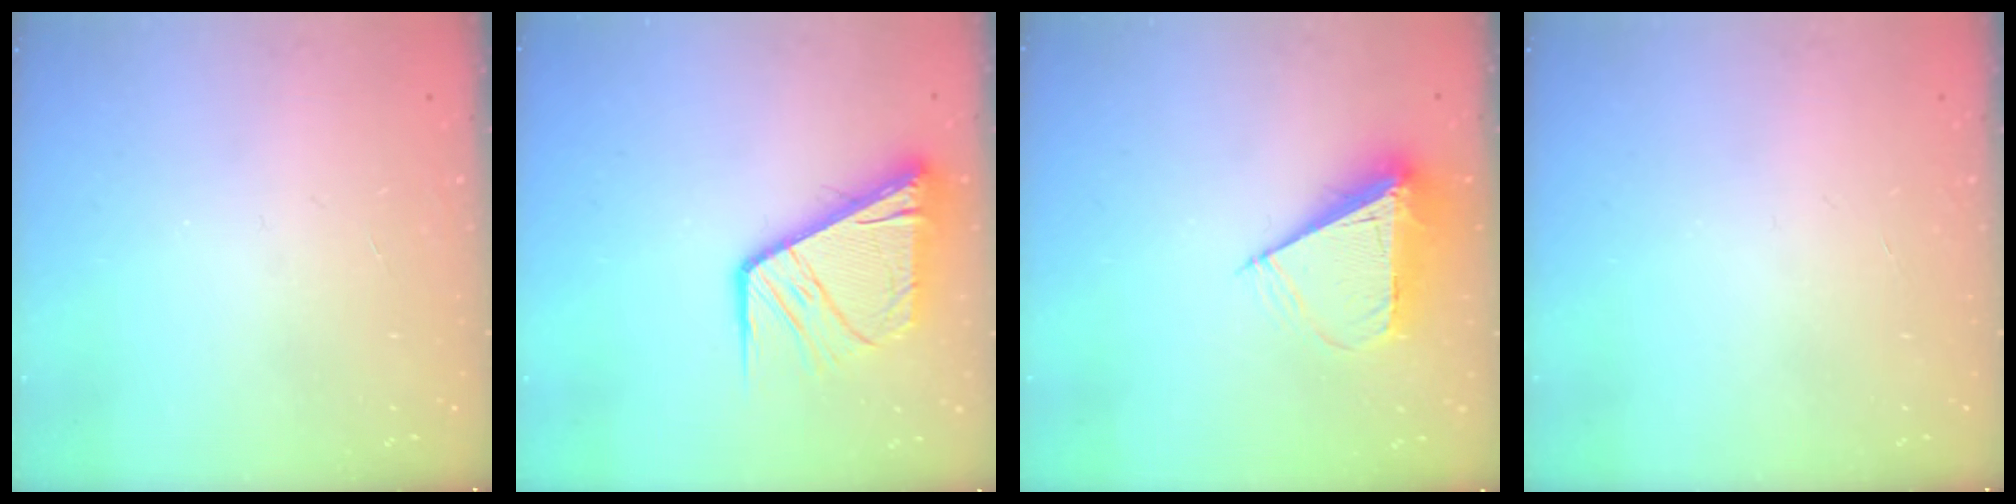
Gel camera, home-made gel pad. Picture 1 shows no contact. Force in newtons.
{"total": 16.4, "press": 16.3, "slide": 1.6}
{"total": 10.1, "press": 10.1, "slide": 0.6}
{"total": 0.0}